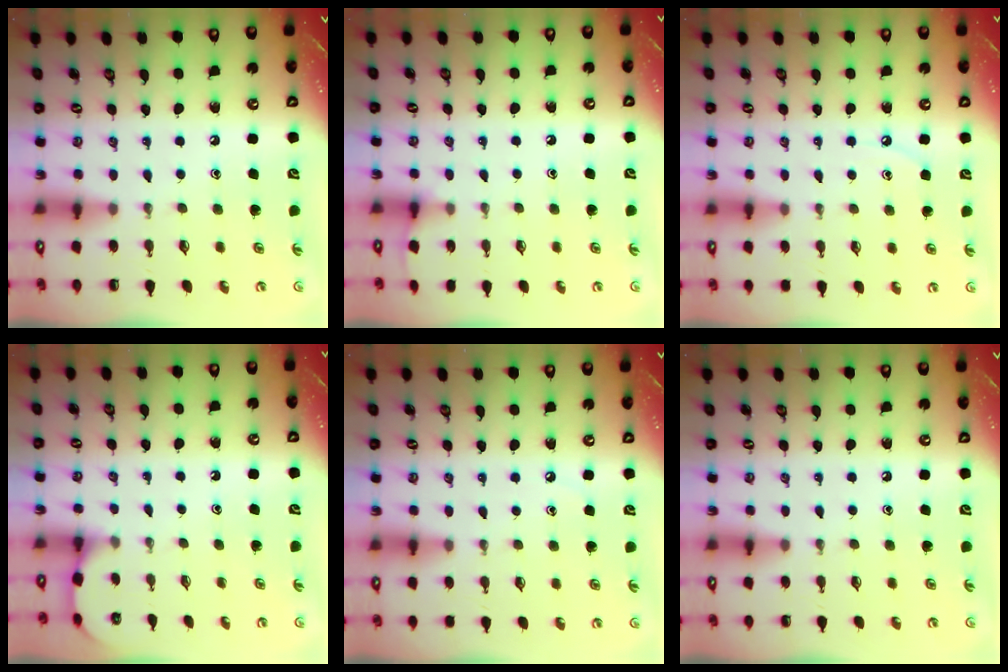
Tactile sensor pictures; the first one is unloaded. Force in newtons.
{"total": 4.0, "press": 3.9, "slide": 0.6}
{"total": 4.6, "press": 4.5, "slide": 0.6}
{"total": 2.5, "press": 2.5, "slide": 0.2}
{"total": 2.7, "press": 2.7, "slide": 0.4}
{"total": 0.0}